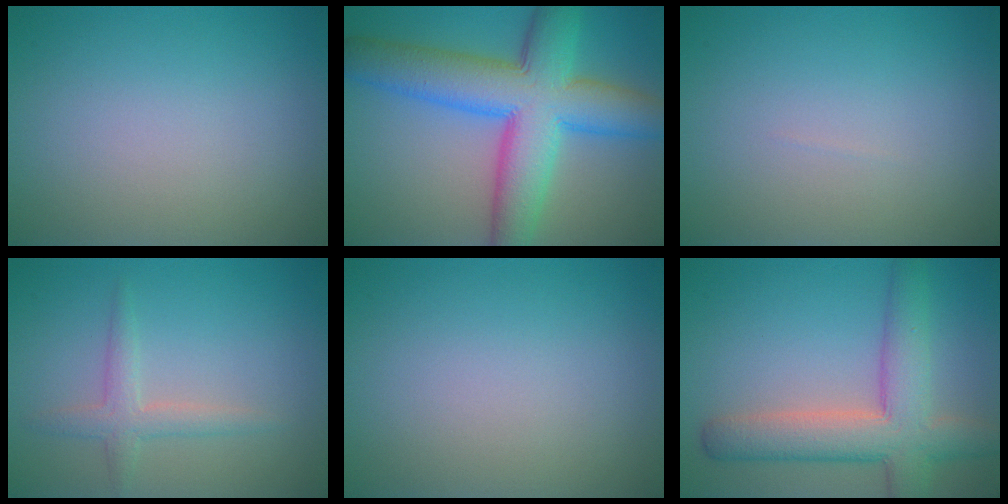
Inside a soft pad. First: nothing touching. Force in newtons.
{"total": 11.1, "press": 11.1, "slide": 0.2}
{"total": 0.0}
{"total": 2.1, "press": 2.1, "slide": 0.0}
{"total": 0.0}
{"total": 7.1, "press": 7.1, "slide": 0.4}